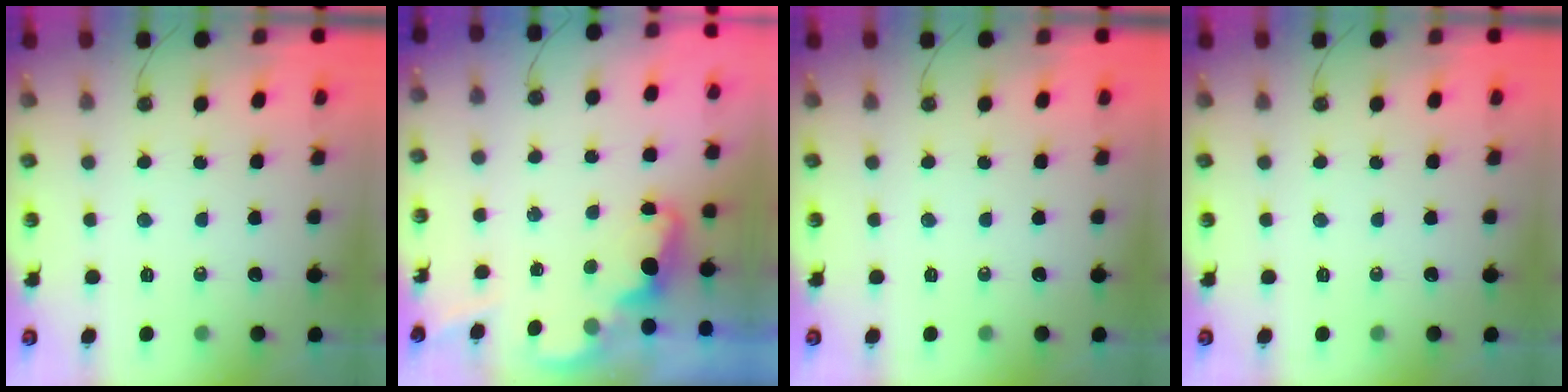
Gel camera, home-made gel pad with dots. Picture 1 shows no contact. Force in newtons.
{"total": 2.0, "press": 2.0, "slide": 0.6}
{"total": 0.0}
{"total": 0.0}